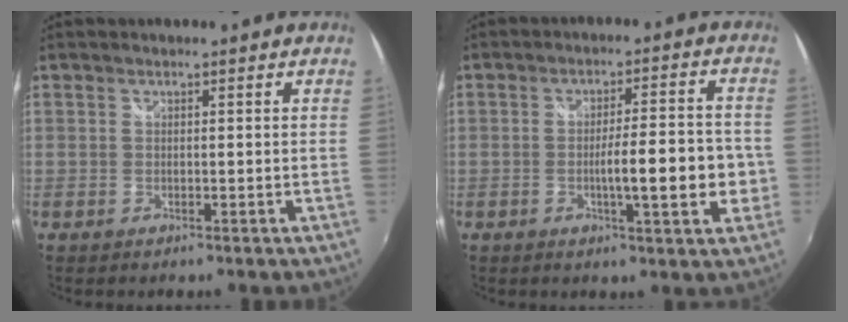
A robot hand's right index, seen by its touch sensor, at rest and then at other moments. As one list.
[{"total": 10.0, "force": [-2.4, 1.8, 9.5], "torque": [-0.151, -0.006, -0.031]}]